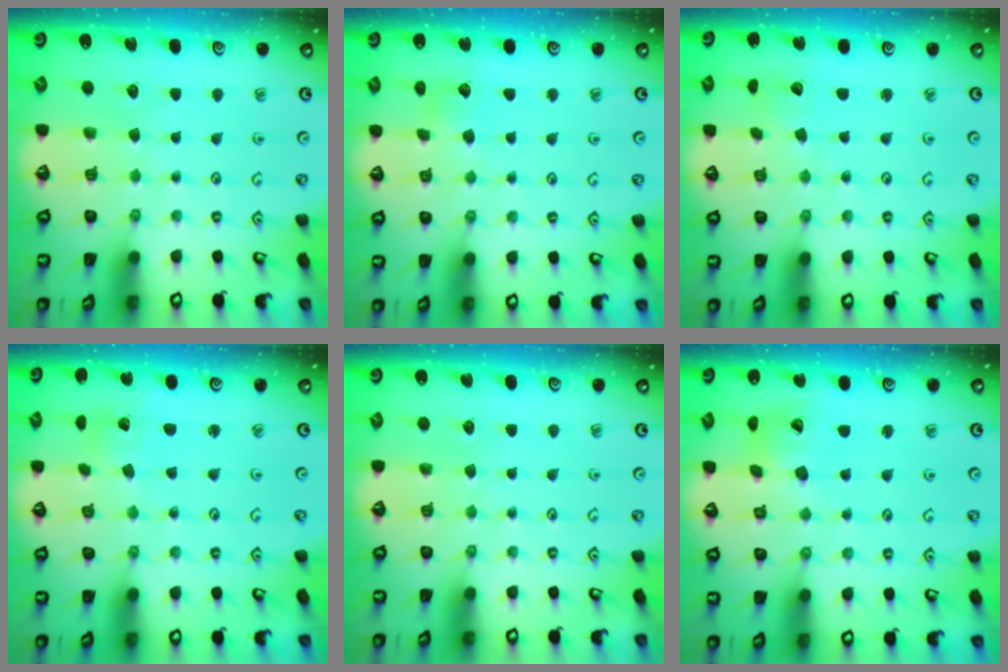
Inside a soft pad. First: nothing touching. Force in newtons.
{"total": 4.7, "press": 4.6, "slide": 0.6}
{"total": 2.7, "press": 2.7, "slide": 0.2}
{"total": 2.6, "press": 2.6, "slide": 0.2}
{"total": 0.0}
{"total": 11.1, "press": 11.0, "slide": 1.4}